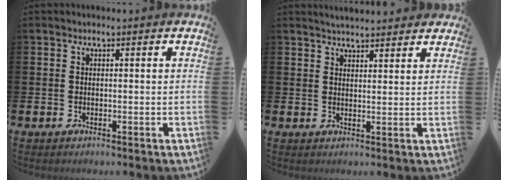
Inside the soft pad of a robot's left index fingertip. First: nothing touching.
{"total": 3.5, "force": [3.4, 0.5, 0.3], "torque": [-0.003, -0.017, 0.061]}